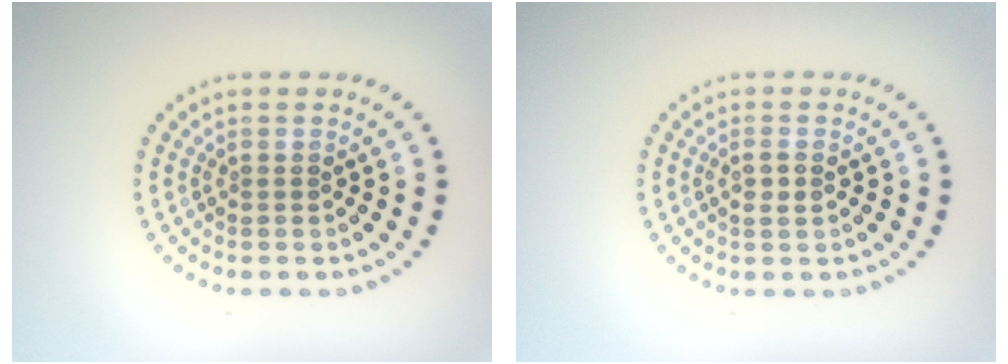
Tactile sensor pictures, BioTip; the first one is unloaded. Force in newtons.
{"total": 1.2, "press": 1.2, "slide": 0.3}